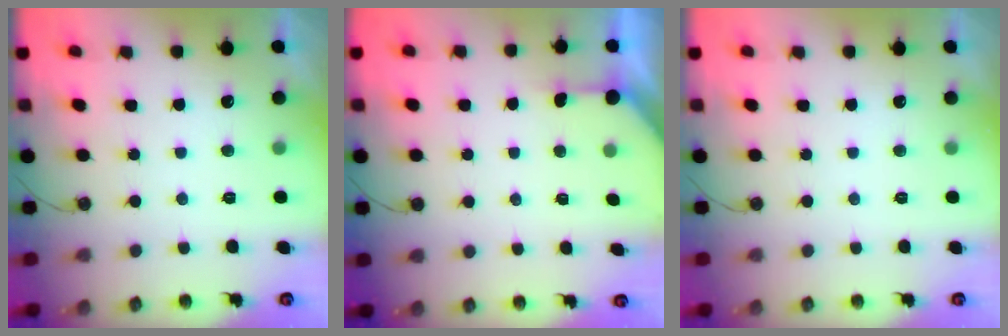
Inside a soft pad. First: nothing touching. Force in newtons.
{"total": 2.7, "press": 2.7, "slide": 0.3}
{"total": 0.0}